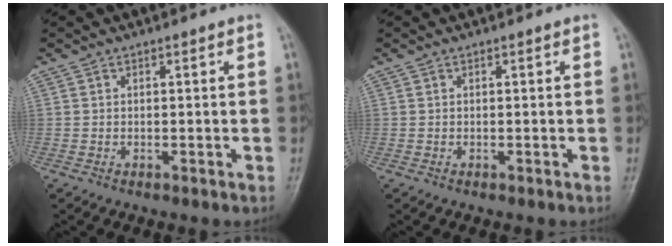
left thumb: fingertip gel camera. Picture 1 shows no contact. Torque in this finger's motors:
{"motor_torque": [0.05, 0.05, -0.03, -0.03, 0.00]}